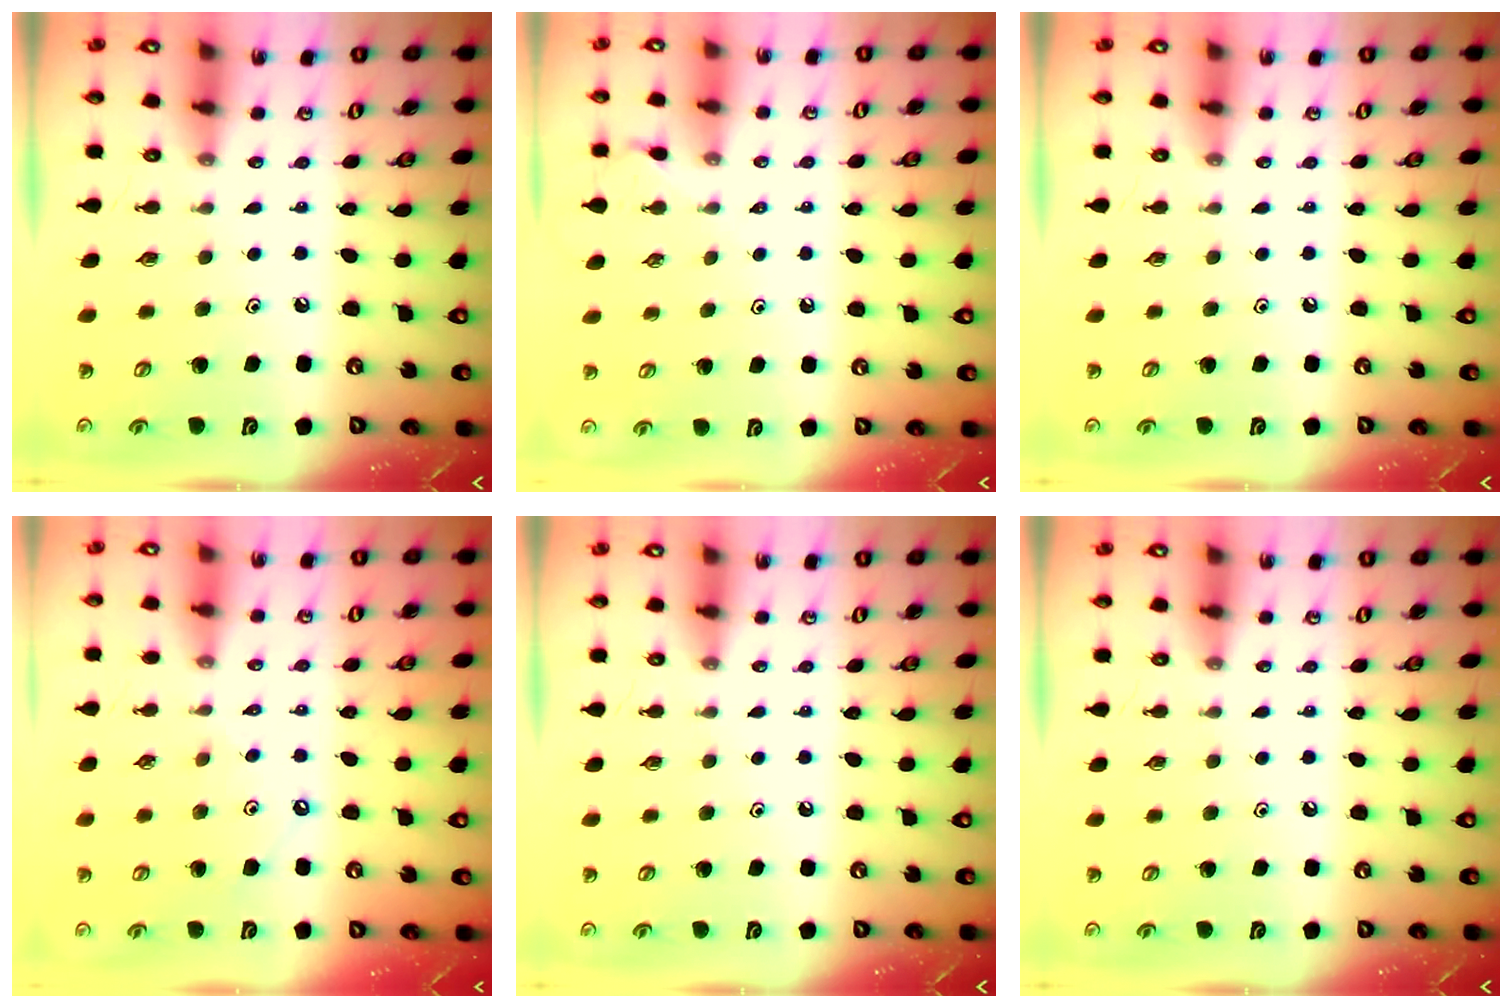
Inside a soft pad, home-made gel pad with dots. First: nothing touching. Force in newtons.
{"total": 3.2, "press": 3.2, "slide": 0.5}
{"total": 0.0}
{"total": 2.9, "press": 2.9, "slide": 0.5}
{"total": 0.0}
{"total": 0.0}